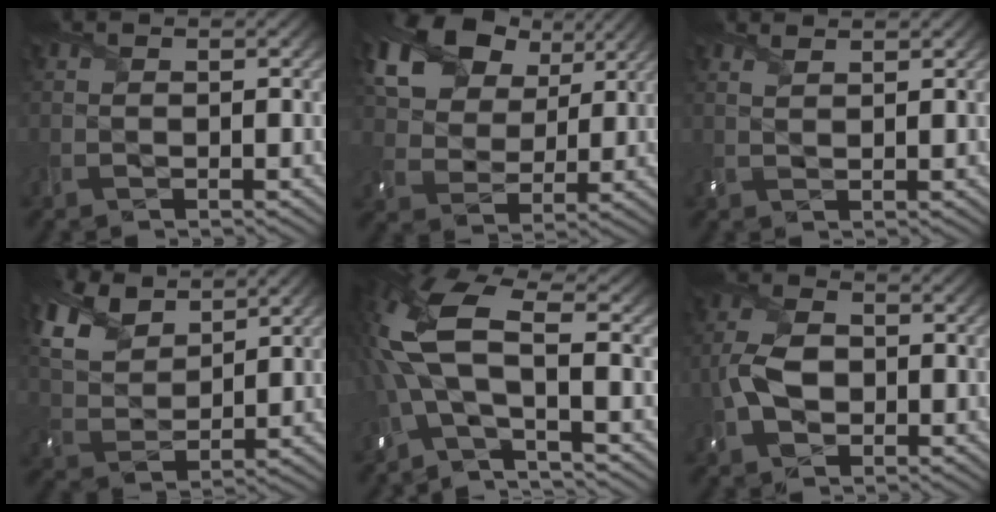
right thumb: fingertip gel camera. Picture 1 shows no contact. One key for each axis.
{"total": 17.2, "fx": 9.5, "fy": 11.3, "fz": 8.8, "tx": -0.217, "ty": 0.033, "tz": 0.199}
{"total": 1.7, "fx": 1.5, "fy": 0.4, "fz": 0.8, "tx": -0.022, "ty": 0.001, "tz": 0.030}
{"total": 10.1, "fx": 7.1, "fy": 4.7, "fz": 5.4, "tx": -0.151, "ty": 0.019, "tz": 0.138}
{"total": 11.8, "fx": -0.4, "fy": 4.6, "fz": 10.9, "tx": -0.276, "ty": 0.003, "tz": -0.024}
{"total": 5.8, "fx": -1.0, "fy": 3.9, "fz": 4.1, "tx": -0.105, "ty": 0.001, "tz": -0.027}